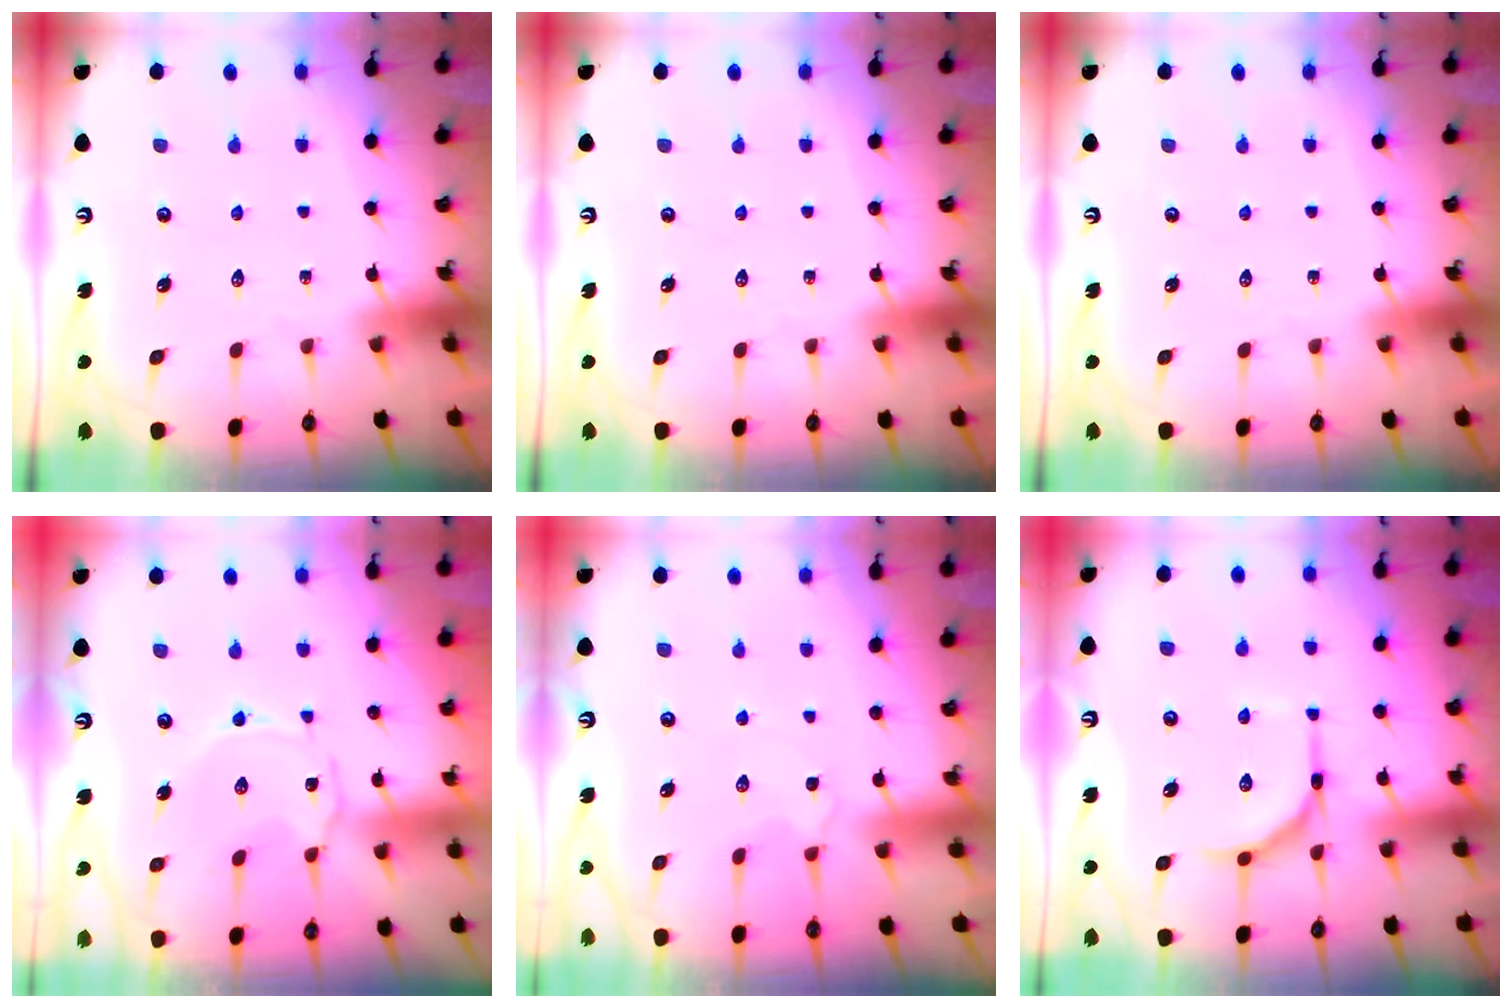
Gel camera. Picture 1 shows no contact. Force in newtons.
{"total": 0.0}
{"total": 0.0}
{"total": 1.8, "press": 1.7, "slide": 0.4}
{"total": 2.8, "press": 2.7, "slide": 0.6}
{"total": 8.4, "press": 8.4, "slide": 1.0}